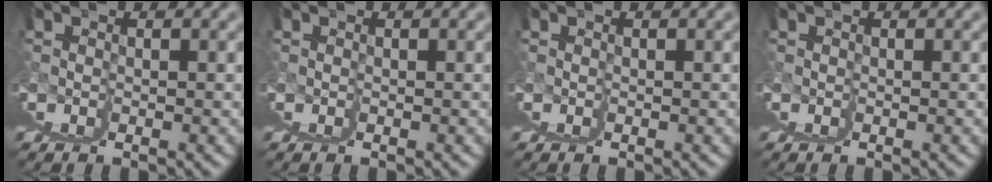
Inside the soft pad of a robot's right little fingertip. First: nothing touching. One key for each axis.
{"total": 0.0}
{"total": 0.0}
{"total": 0.0}